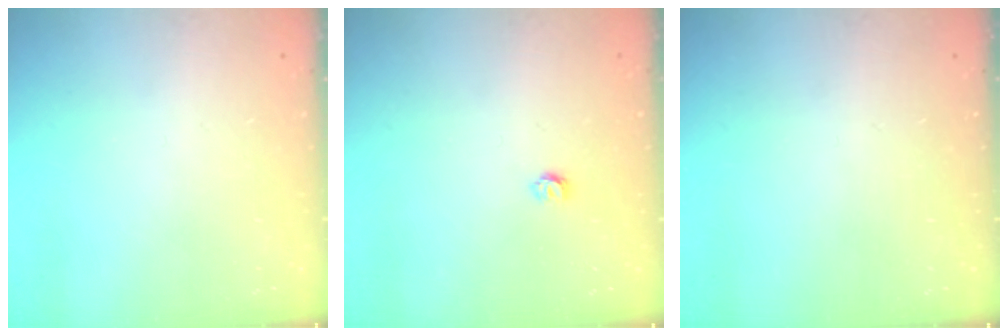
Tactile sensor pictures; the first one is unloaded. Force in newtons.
{"total": 3.2, "press": 3.2, "slide": 0.3}
{"total": 0.0}